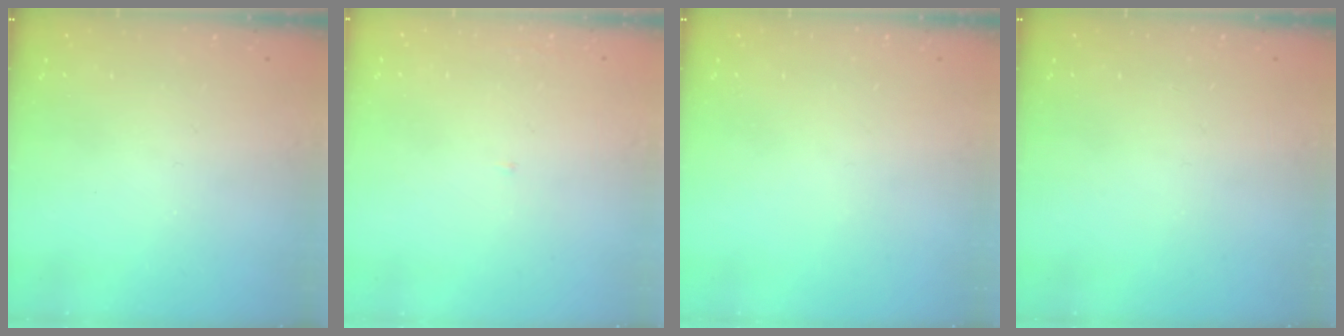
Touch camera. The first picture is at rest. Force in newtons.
{"total": 2.0, "press": 2.0, "slide": 0.2}
{"total": 0.0}
{"total": 0.0}